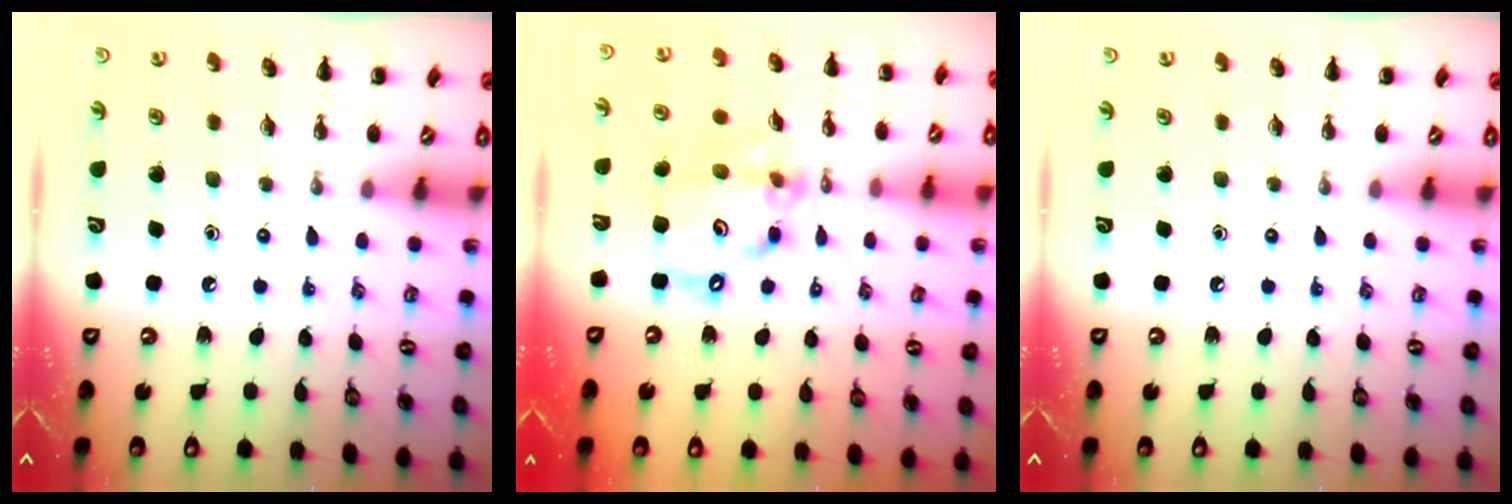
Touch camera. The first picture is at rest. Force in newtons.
{"total": 13.1, "press": 12.7, "slide": 3.3}
{"total": 0.0}